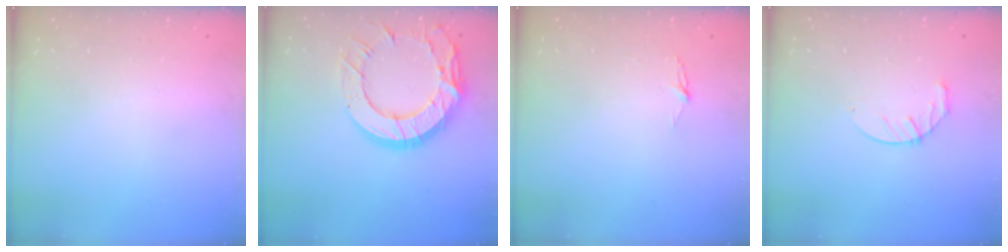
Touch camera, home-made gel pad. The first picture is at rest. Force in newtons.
{"total": 17.6, "press": 17.5, "slide": 1.2}
{"total": 3.8, "press": 3.8, "slide": 0.4}
{"total": 6.8, "press": 6.8, "slide": 0.8}